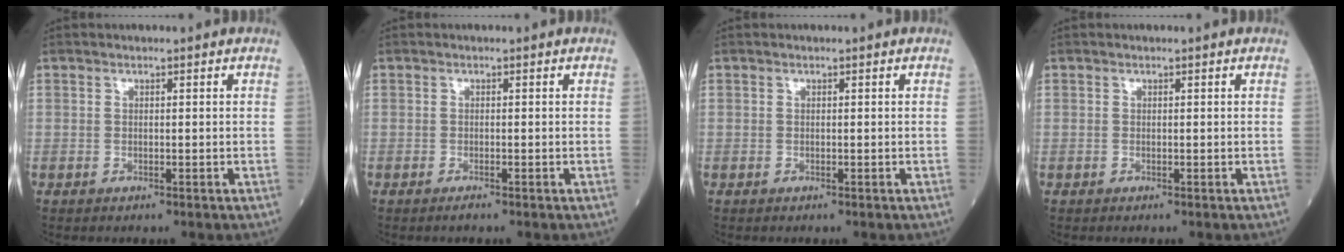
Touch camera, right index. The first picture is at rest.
{"total": 0.7, "force": [-0.5, -0.1, 0.4], "torque": [-0.010, -0.002, -0.009]}
{"total": 0.0}
{"total": 0.0}